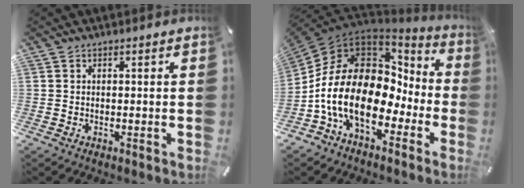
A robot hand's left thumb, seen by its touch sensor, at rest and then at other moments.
{"total": 19.6, "force": [-3.8, 13.4, 13.8], "torque": [-0.285, -0.005, -0.062]}